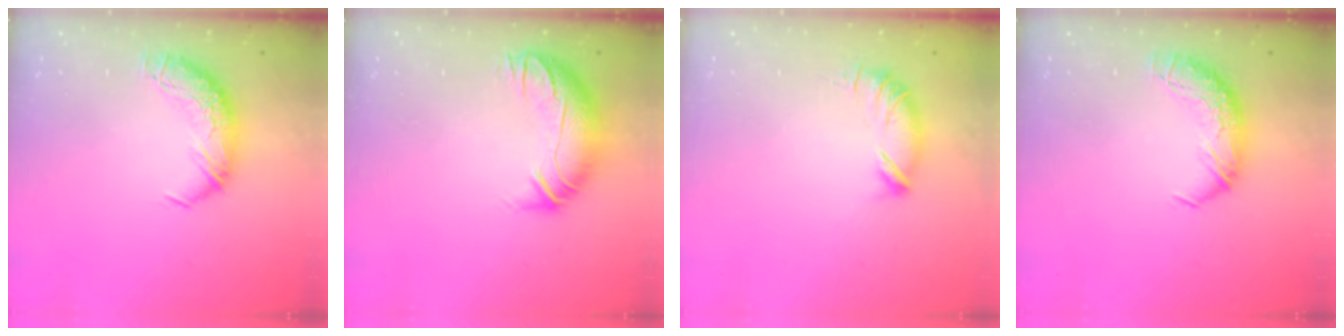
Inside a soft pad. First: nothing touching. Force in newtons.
{"total": 3.1, "press": 1.1, "slide": 2.9}
{"total": 6.4, "press": 6.4, "slide": 0.6}
{"total": 0.0}